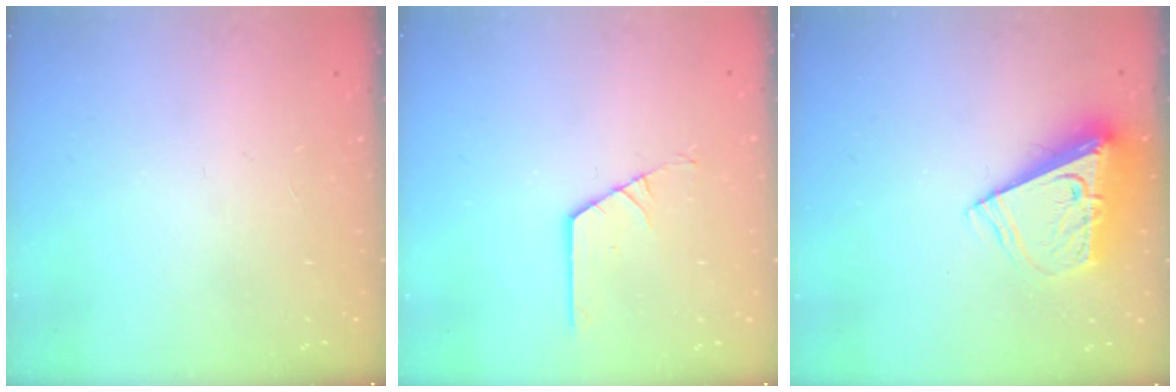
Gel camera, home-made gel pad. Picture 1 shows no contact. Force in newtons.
{"total": 2.9, "press": 2.9, "slide": 0.2}
{"total": 8.9, "press": 8.8, "slide": 1.2}